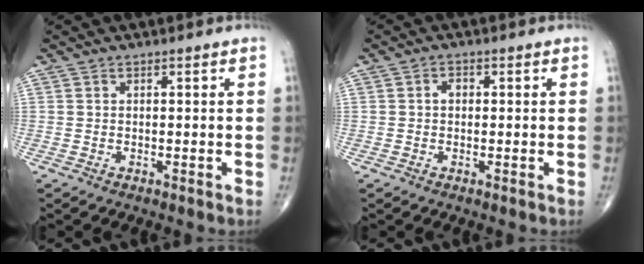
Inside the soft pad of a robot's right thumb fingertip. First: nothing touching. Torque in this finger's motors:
{"motor_torque": [-0.26, 0.47, 0.12, -0.07, 0.00]}